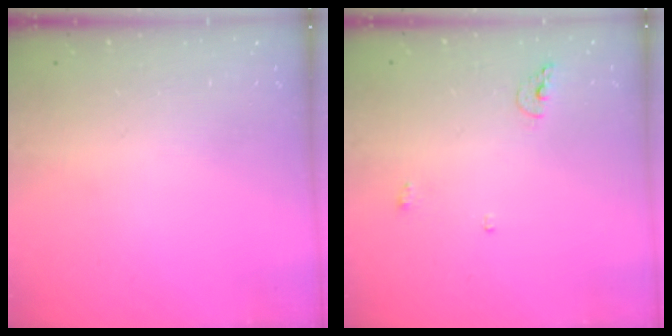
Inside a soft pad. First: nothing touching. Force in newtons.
{"total": 5.6, "press": 5.5, "slide": 0.9}